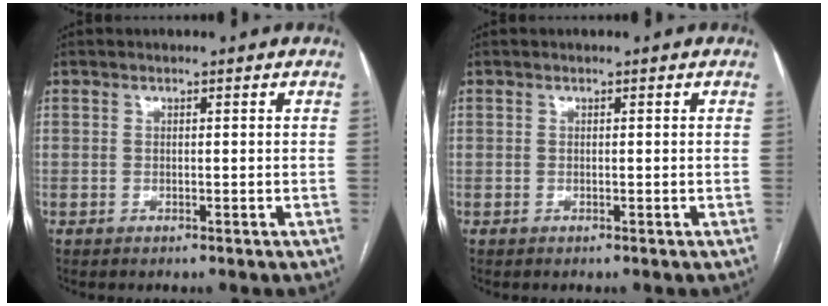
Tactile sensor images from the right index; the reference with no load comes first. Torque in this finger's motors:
{"motor_torque": [0.00, 0.00, 0.02, 0.01]}